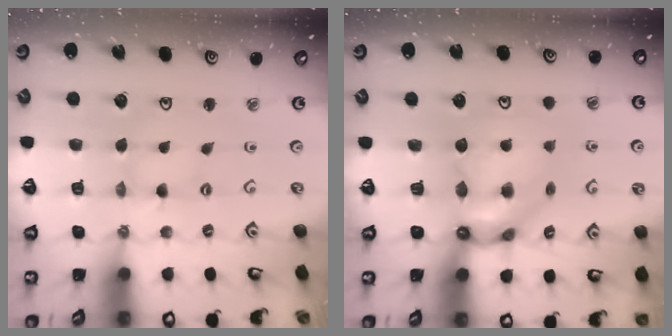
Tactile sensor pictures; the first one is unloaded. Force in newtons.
{"total": 10.7, "press": 10.7, "slide": 1.1}